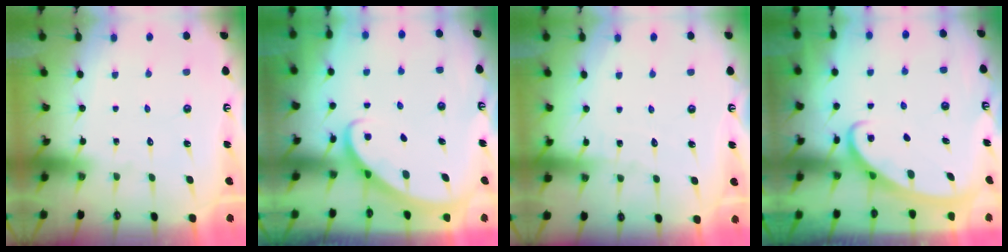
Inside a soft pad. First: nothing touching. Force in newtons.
{"total": 2.8, "press": 2.8, "slide": 0.2}
{"total": 2.3, "press": 2.3, "slide": 0.2}
{"total": 2.5, "press": 2.5, "slide": 0.3}